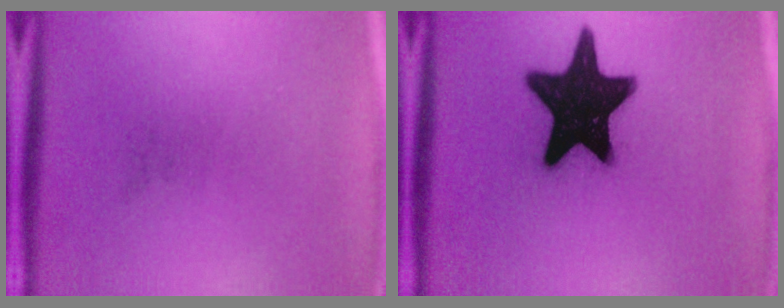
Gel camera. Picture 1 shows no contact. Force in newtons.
{"total": 18.7}